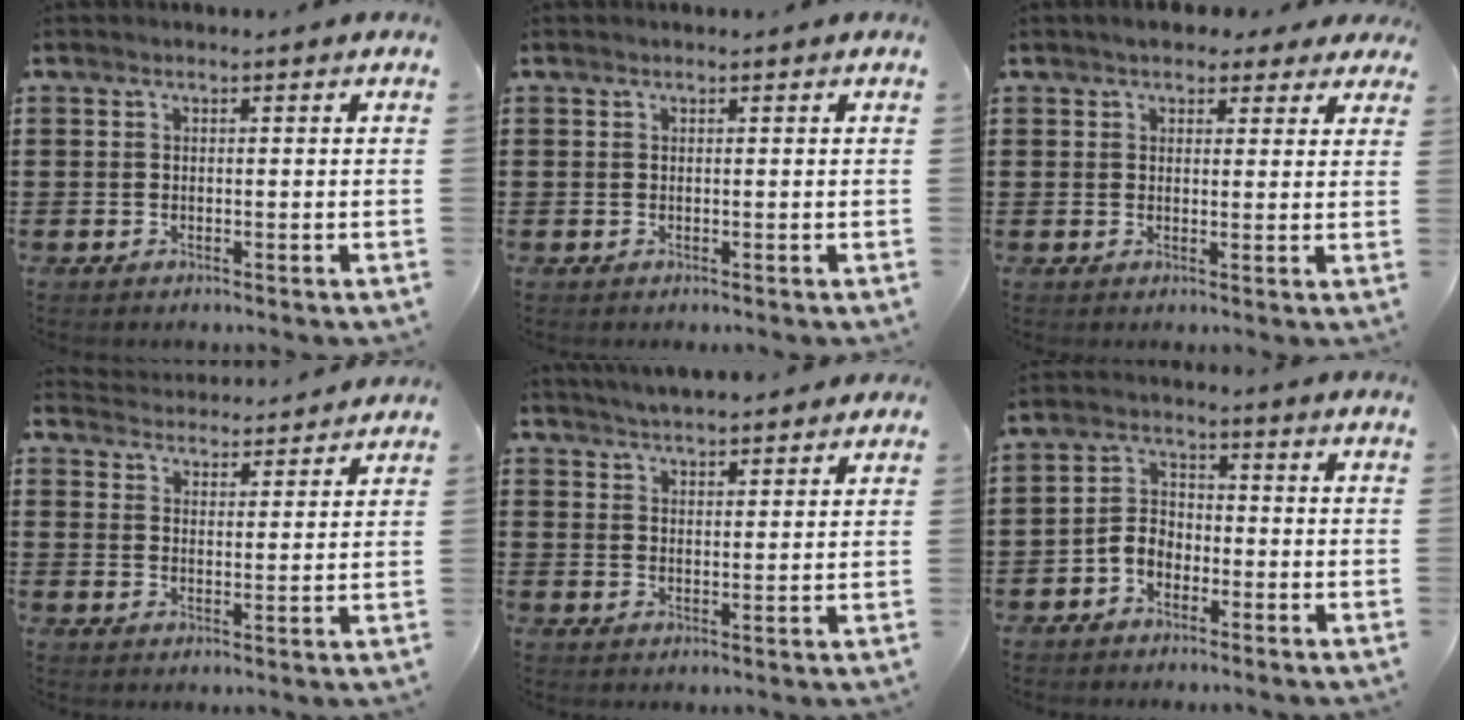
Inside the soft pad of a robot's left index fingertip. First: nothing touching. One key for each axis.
{"total": 0.0}
{"total": 3.4, "fx": 2.8, "fy": 1.5, "fz": 1.1, "tx": -0.024, "ty": 0.003, "tz": 0.050}
{"total": 4.0, "fx": 4.0, "fy": 0.0, "fz": -0.2, "tx": -0.015, "ty": -0.025, "tz": 0.068}
{"total": 3.7, "fx": 3.7, "fy": 0.0, "fz": 0.4, "tx": -0.018, "ty": -0.011, "tz": 0.067}
{"total": 3.6, "fx": -2.4, "fy": 2.3, "fz": 1.4, "tx": -0.045, "ty": 0.004, "tz": -0.055}